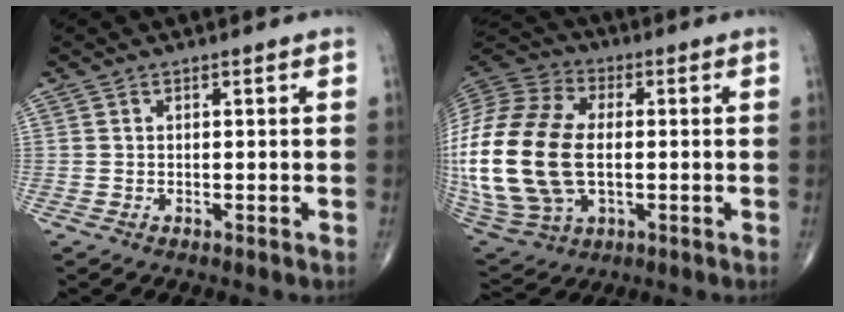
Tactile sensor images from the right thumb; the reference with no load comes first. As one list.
[{"total": 30.0, "force": [-1.0, 18.7, 23.4], "torque": [-0.562, 0.004, -0.003]}]